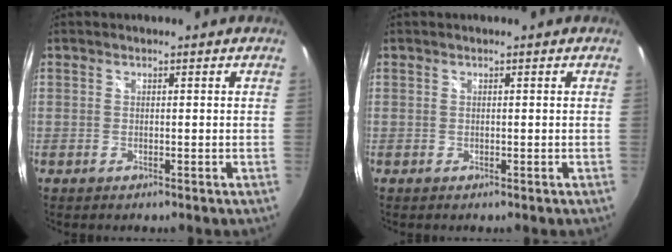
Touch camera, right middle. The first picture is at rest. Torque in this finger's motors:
{"motor_torque": [0.00, -0.02, 0.04, 0.01]}